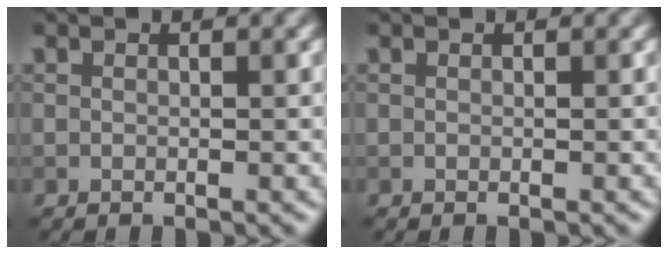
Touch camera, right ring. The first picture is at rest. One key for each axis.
{"total": 0.0}